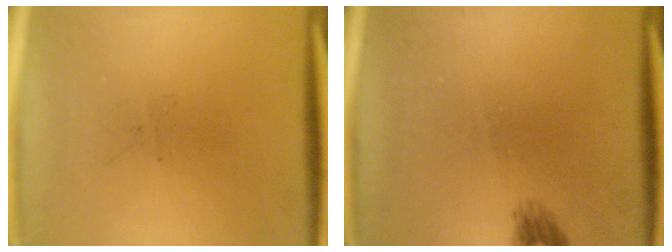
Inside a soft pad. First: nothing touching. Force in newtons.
{"total": 1.3}